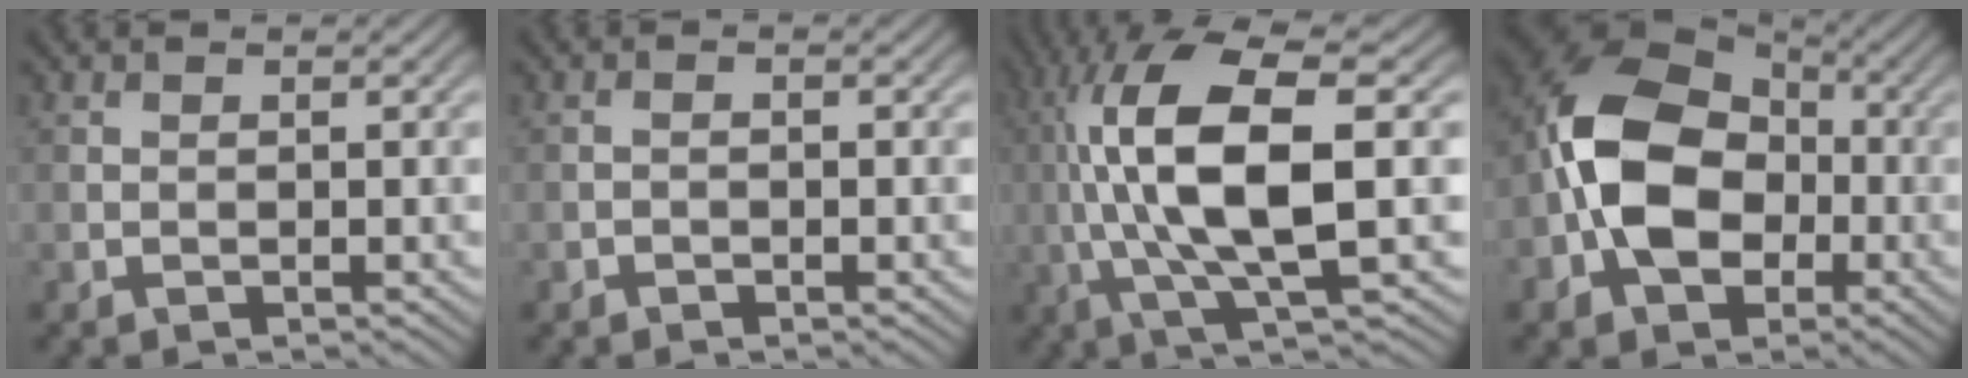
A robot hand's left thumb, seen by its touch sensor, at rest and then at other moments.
{"total": 0.6, "force": [-0.4, 0.3, 0.4], "torque": [-0.005, 0.002, -0.009]}
{"total": 13.6, "force": [0.8, 3.7, 13.0], "torque": [-0.271, 0.014, 0.017]}
{"total": 12.9, "force": [-1.9, 9.3, 8.7], "torque": [-0.181, 0.005, -0.053]}